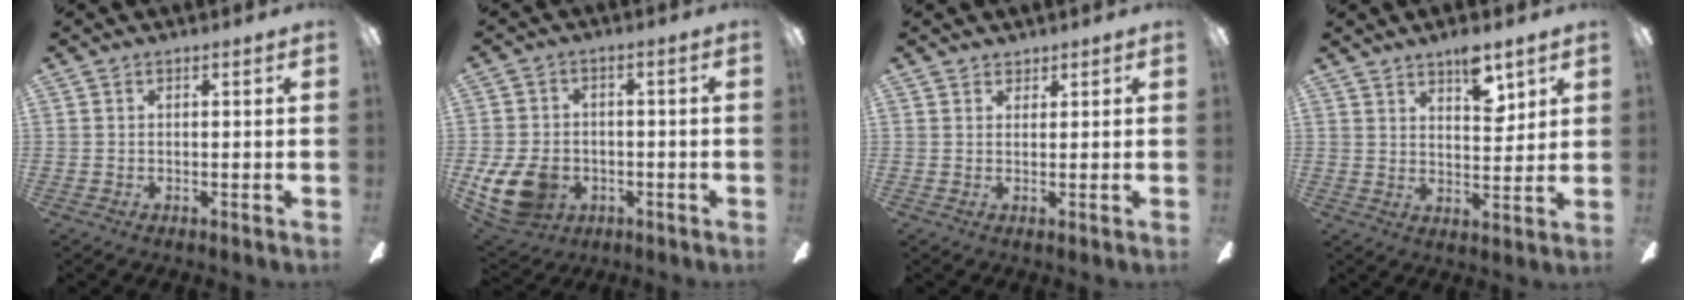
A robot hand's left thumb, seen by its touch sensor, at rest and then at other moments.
{"total": 12.2, "force": [-4.3, 8.8, 7.3], "torque": [-0.161, 0.021, -0.077]}
{"total": 1.4, "force": [1.2, 0.6, 0.0], "torque": [0.008, -0.004, 0.022]}
{"total": 8.4, "force": [5.7, 3.4, 5.1], "torque": [-0.057, -0.033, 0.093]}